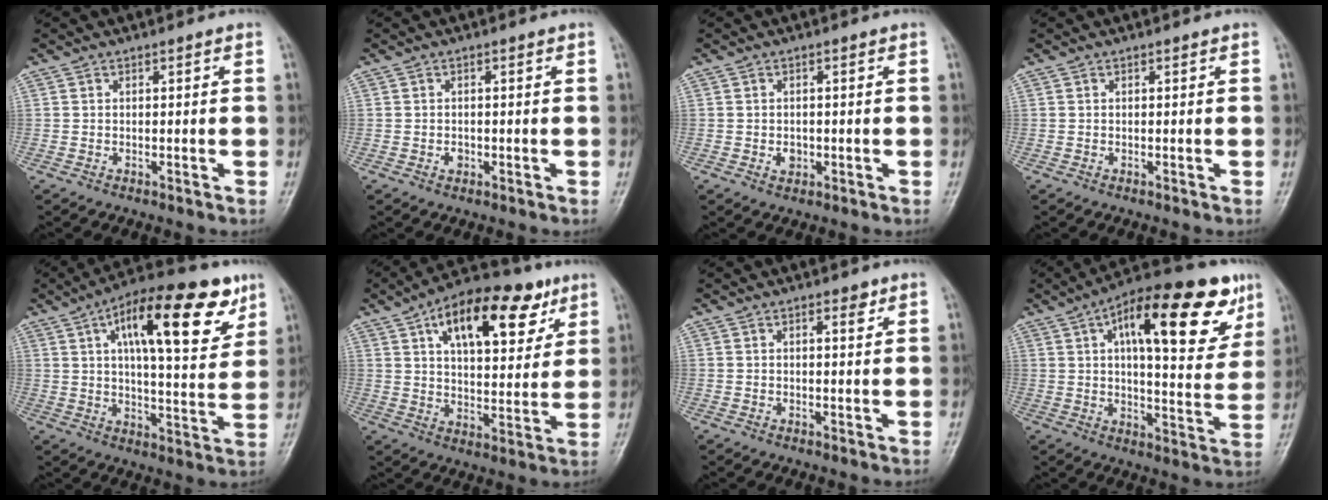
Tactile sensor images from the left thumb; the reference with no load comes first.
{"total": 1.2, "force": [-0.4, 1.0, 0.6], "torque": [-0.003, 0.002, -0.005]}
{"total": 2.0, "force": [-0.4, 1.6, 1.1], "torque": [-0.007, 0.002, -0.004]}
{"total": 0.0}
{"total": 20.8, "force": [9.6, 7.5, 16.8], "torque": [-0.219, -0.017, 0.143]}
{"total": 20.1, "force": [9.5, 9.6, 14.8], "torque": [-0.183, -0.012, 0.147]}
{"total": 2.0, "force": [1.1, 0.7, 1.5], "torque": [-0.015, -0.003, 0.014]}
{"total": 23.4, "force": [10.8, 8.8, 18.8], "torque": [-0.238, -0.010, 0.153]}